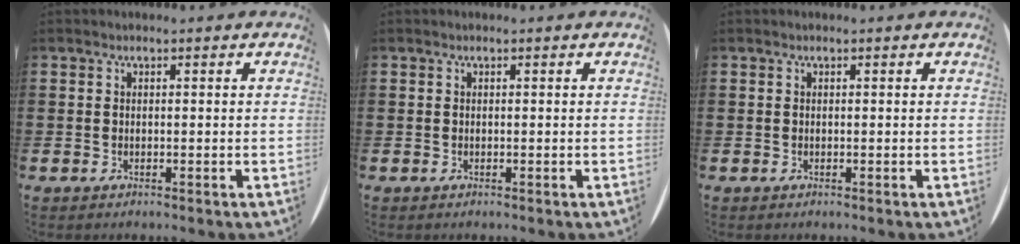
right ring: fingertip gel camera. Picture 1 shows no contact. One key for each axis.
{"total": 0.0}
{"total": 0.0}